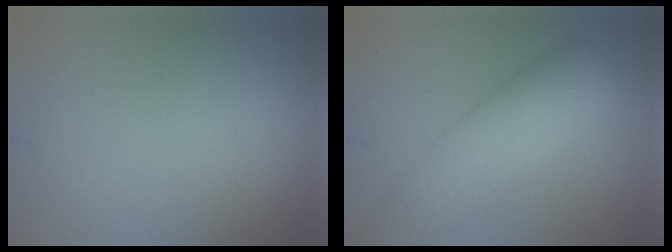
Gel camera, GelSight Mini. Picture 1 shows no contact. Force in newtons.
{"total": 8.3, "press": 8.3, "slide": 0.4}